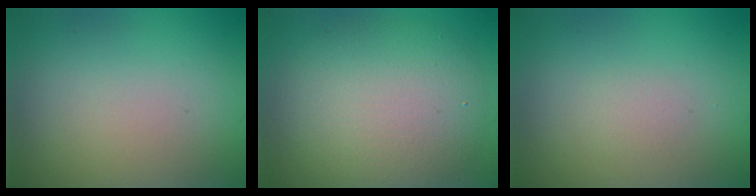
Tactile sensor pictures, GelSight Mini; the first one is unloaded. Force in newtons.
{"total": 7.1, "press": 7.1, "slide": 0.6}
{"total": 0.6, "press": 0.6, "slide": 0.0}